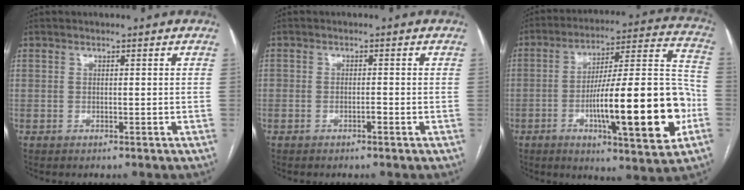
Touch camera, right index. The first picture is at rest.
{"total": 0.9, "force": [-0.5, 0.4, 0.7], "torque": [-0.009, 0.005, -0.007]}
{"total": 23.8, "force": [-6.4, 3.2, 22.7], "torque": [-0.319, 0.012, -0.089]}